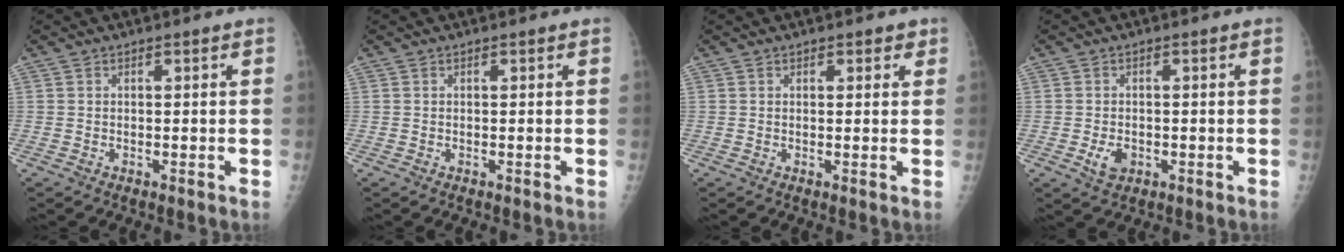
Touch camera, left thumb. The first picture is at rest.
{"total": 0.0}
{"total": 1.8, "force": [1.2, 1.1, 0.9], "torque": [0.007, -0.003, 0.010]}
{"total": 3.3, "force": [-0.9, 2.3, 2.1], "torque": [-0.033, 0.000, -0.010]}